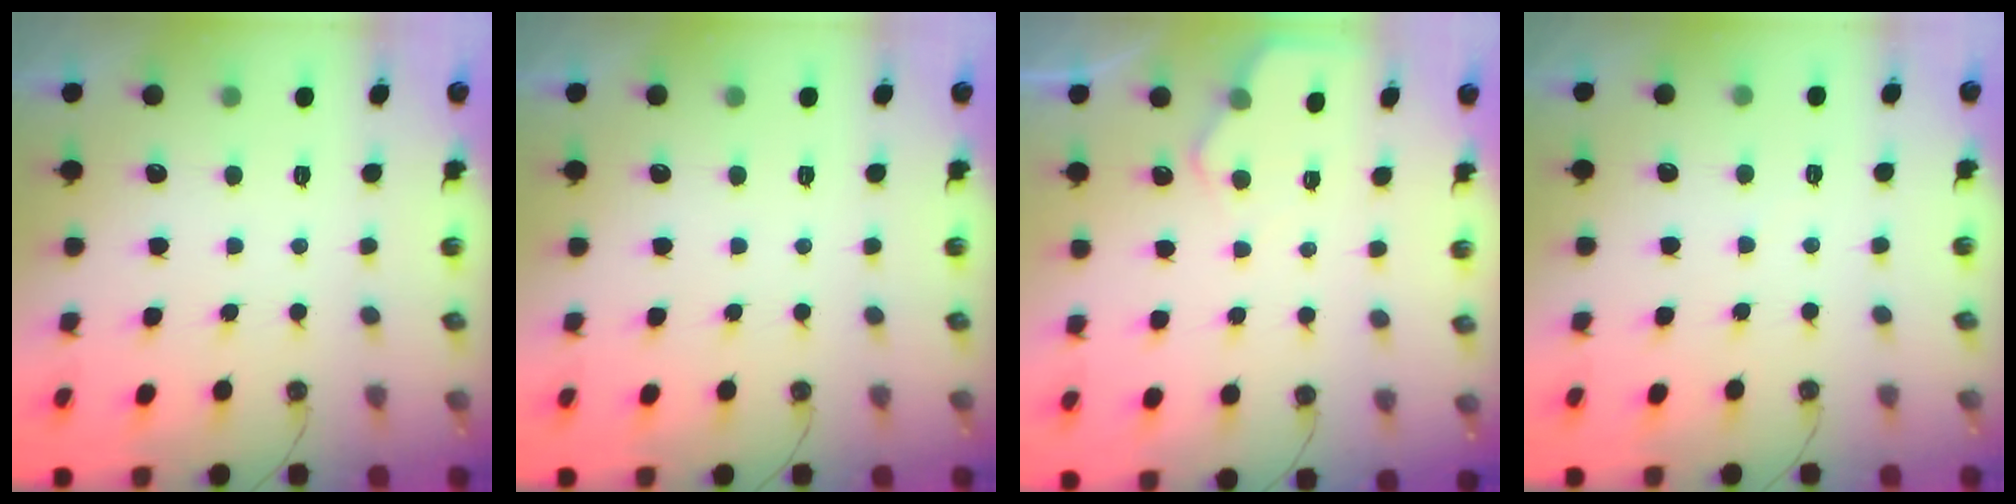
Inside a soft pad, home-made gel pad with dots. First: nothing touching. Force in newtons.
{"total": 0.0}
{"total": 4.9, "press": 4.8, "slide": 0.6}
{"total": 2.8, "press": 2.7, "slide": 0.4}